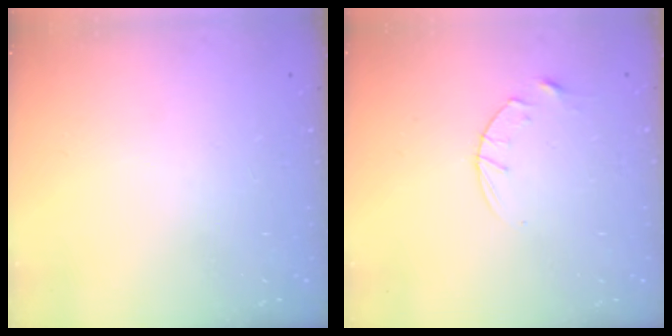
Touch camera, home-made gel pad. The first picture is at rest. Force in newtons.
{"total": 3.2, "press": 3.2, "slide": 0.4}